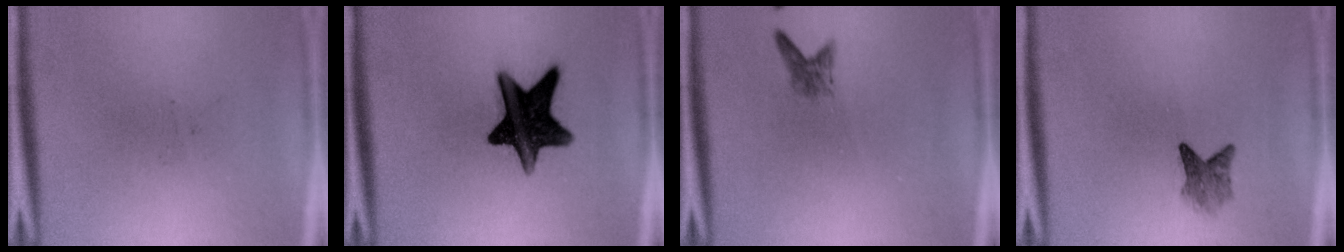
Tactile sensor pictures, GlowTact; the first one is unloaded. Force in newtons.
{"total": 14.4}
{"total": 1.6}
{"total": 2.6}